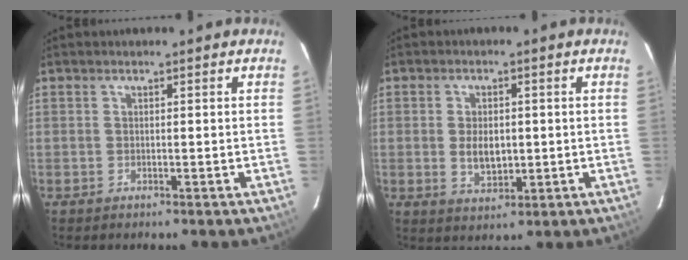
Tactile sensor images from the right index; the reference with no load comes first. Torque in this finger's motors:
{"motor_torque": [0.10, -0.01, 0.37, 0.03]}